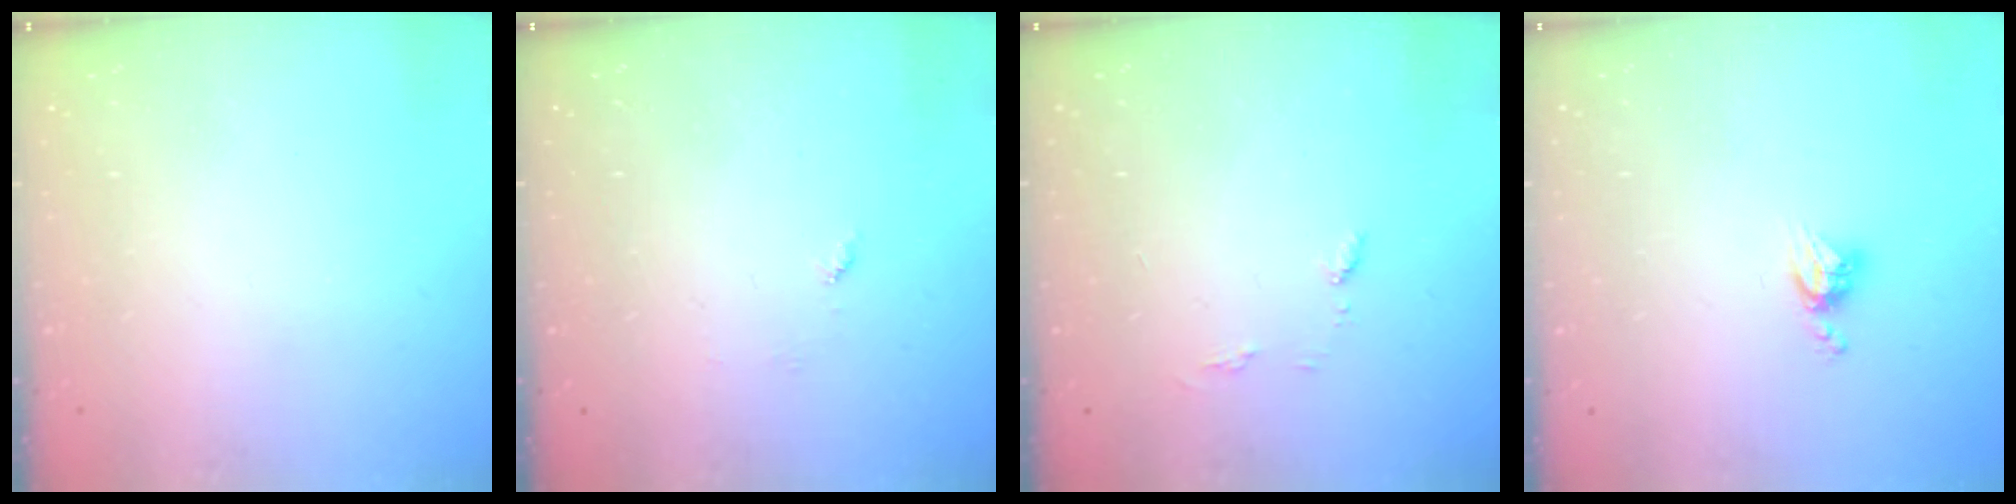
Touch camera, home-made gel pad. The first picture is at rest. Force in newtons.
{"total": 4.3, "press": 4.3, "slide": 0.5}
{"total": 5.4, "press": 5.4, "slide": 0.6}
{"total": 4.7, "press": 4.7, "slide": 0.5}